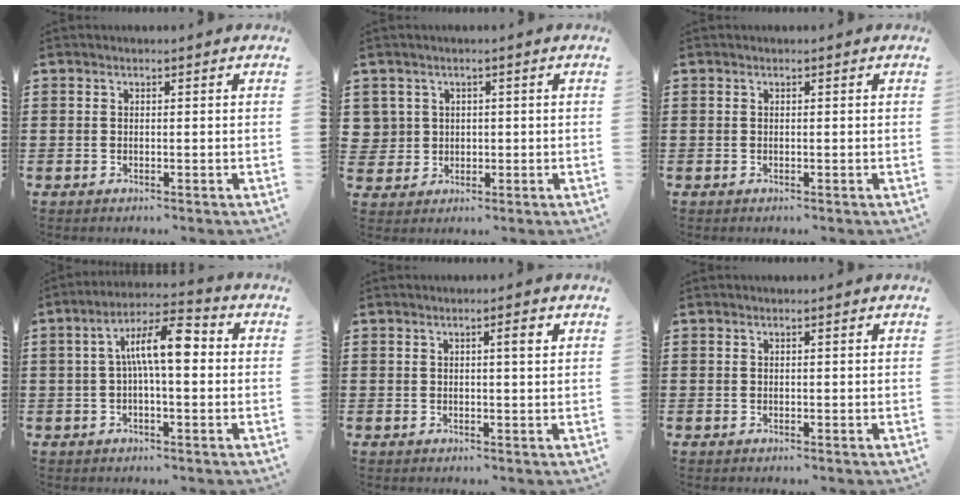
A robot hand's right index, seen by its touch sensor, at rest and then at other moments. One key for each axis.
{"total": 2.8, "fx": 0.5, "fy": 2.7, "fz": 0.1, "tx": -0.016, "ty": 0.011, "tz": 0.008}
{"total": 0.0}
{"total": 9.7, "fx": 0.9, "fy": 3.0, "fz": 9.1, "tx": -0.178, "ty": 0.014, "tz": 0.012}
{"total": 2.1, "fx": 0.7, "fy": 0.2, "fz": 2.0, "tx": -0.030, "ty": 0.001, "tz": 0.008}
{"total": 0.0}